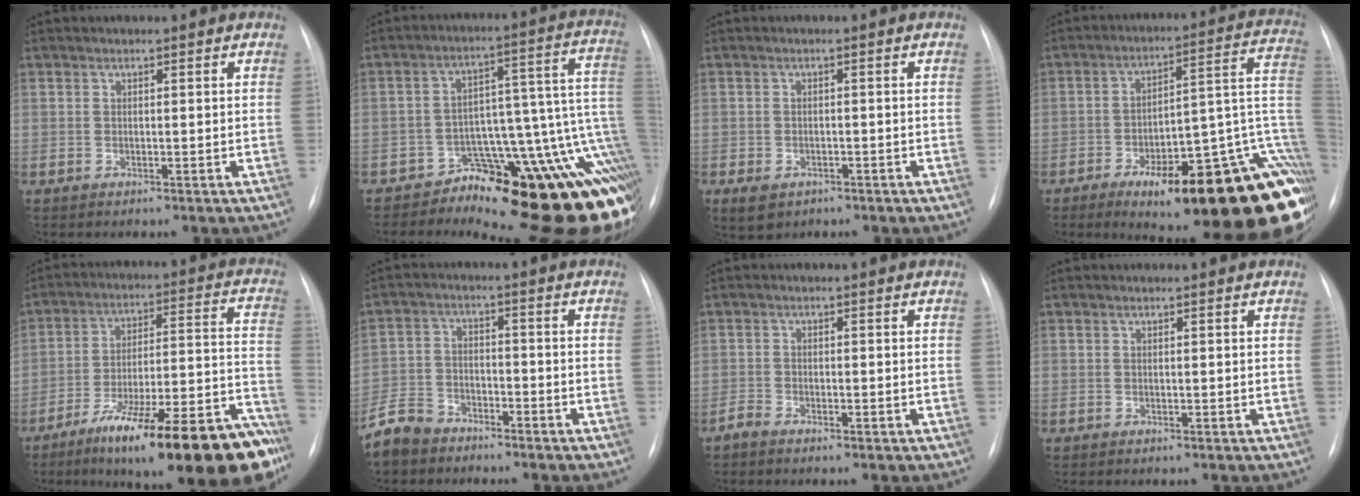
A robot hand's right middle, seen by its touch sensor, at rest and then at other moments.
{"total": 19.0, "force": [-11.0, 5.3, 14.5], "torque": [-0.044, 0.079, -0.131]}
{"total": 4.2, "force": [-2.5, 2.9, 1.7], "torque": [-0.030, -0.004, -0.028]}
{"total": 31.0, "force": [-14.2, 6.9, 26.7], "torque": [-0.228, 0.021, -0.186]}
{"total": 25.2, "force": [-16.6, 3.8, 18.6], "torque": [-0.200, 0.017, -0.256]}
{"total": 6.8, "force": [-5.7, 3.5, 1.2], "torque": [-0.037, -0.008, -0.112]}
{"total": 1.8, "force": [-1.5, 0.7, 0.7], "torque": [-0.017, 0.000, -0.023]}
{"total": 0.0}